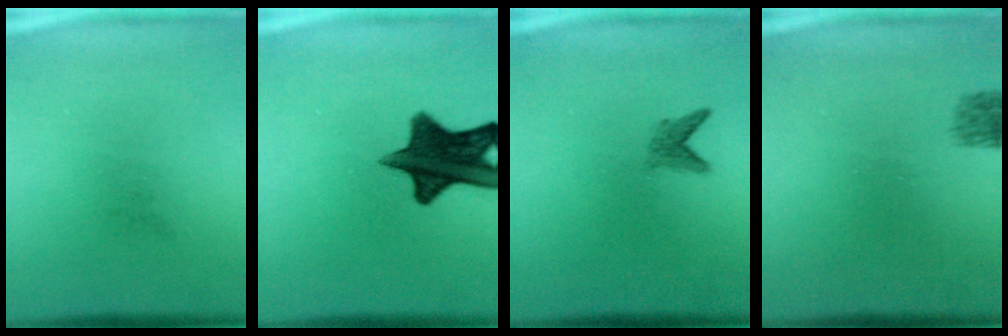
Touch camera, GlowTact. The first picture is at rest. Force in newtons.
{"total": 12.8}
{"total": 1.7}
{"total": 1.9}